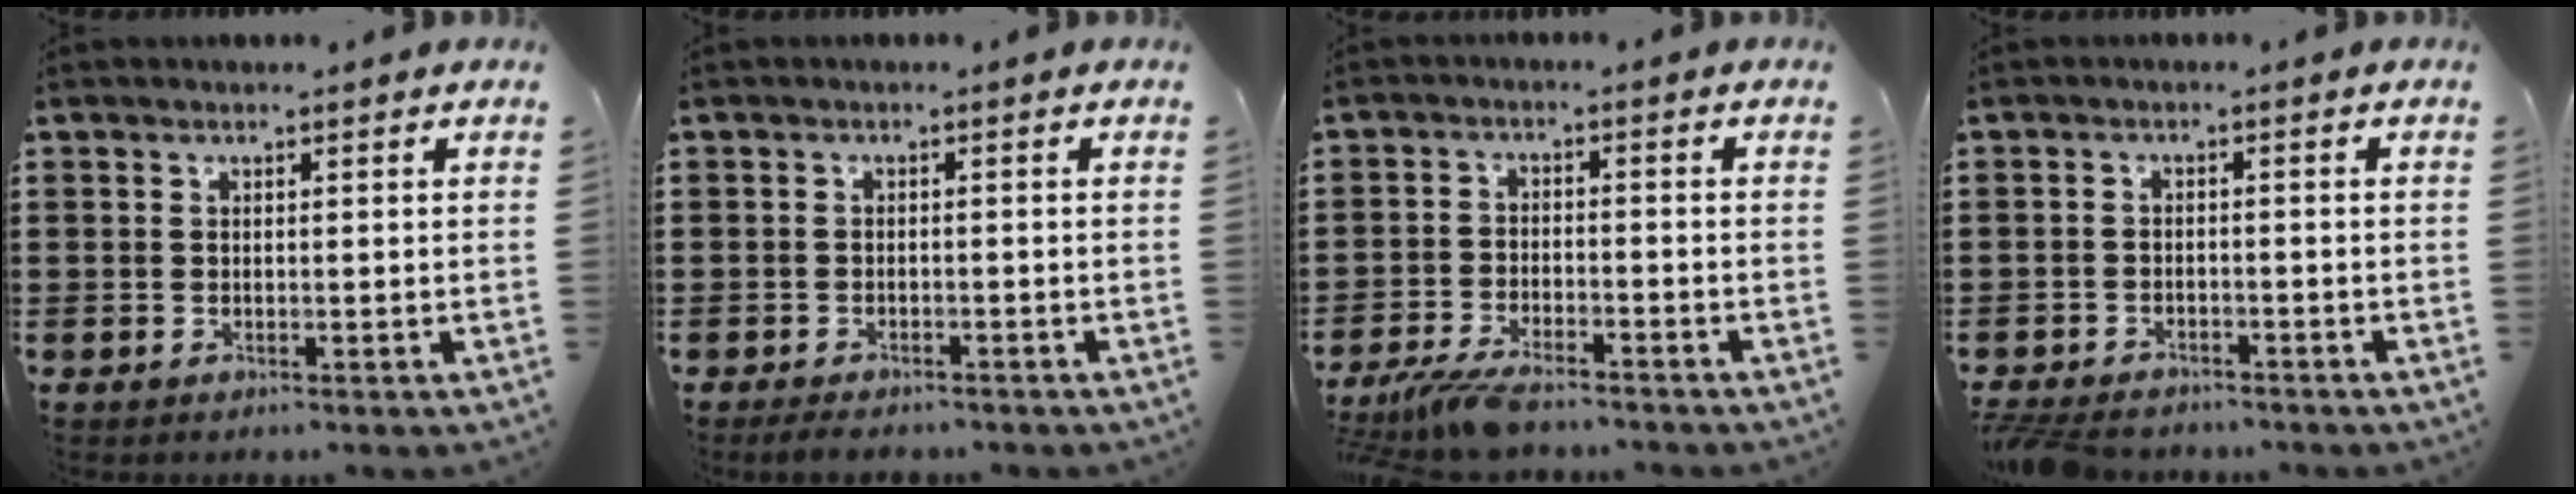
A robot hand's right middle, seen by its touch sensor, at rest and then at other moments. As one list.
[{"total": 1.6, "force": [-1.5, 0.2, 0.5], "torque": [-0.013, -0.002, -0.030]}, {"total": 5.4, "force": [-4.8, 0.8, 2.3], "torque": [-0.063, -0.010, -0.096]}, {"total": 2.9, "force": [-2.8, 0.6, 0.5], "torque": [-0.019, -0.001, -0.063]}]